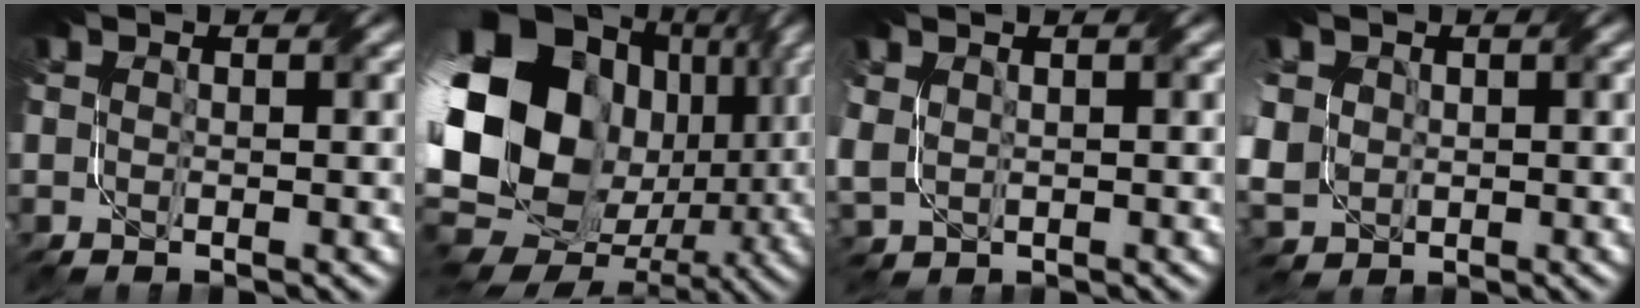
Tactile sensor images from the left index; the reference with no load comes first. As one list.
[{"total": 21.8, "force": [0.4, 16.8, 13.8], "torque": [-0.282, -0.026, -0.024]}, {"total": 1.9, "force": [0.8, 1.2, 1.2], "torque": [-0.039, 0.000, 0.020]}, {"total": 5.8, "force": [0.6, 4.9, 3.0], "torque": [-0.099, 0.014, 0.002]}]